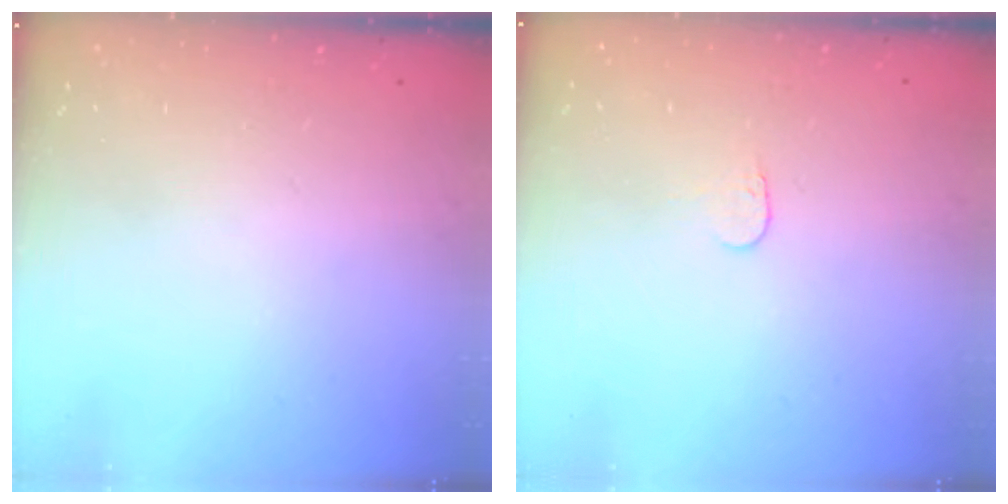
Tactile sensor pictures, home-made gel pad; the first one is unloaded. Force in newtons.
{"total": 3.8, "press": 3.8, "slide": 0.3}